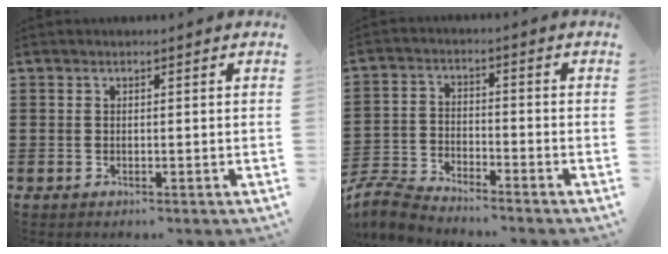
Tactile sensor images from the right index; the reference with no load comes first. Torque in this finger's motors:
{"motor_torque": [-1.63, 0.51, -1.06, -0.21]}